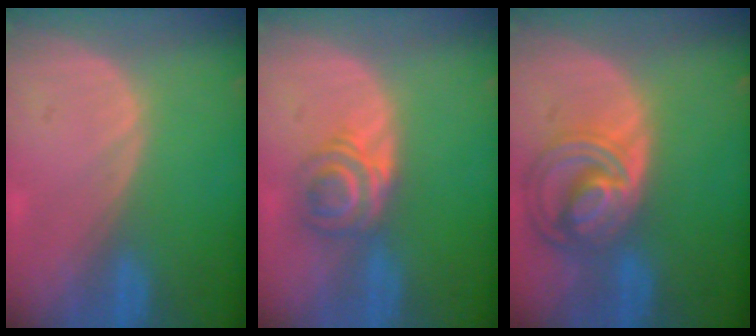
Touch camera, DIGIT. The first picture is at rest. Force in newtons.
{"total": 5.8, "press": 4.9, "slide": 3.2}
{"total": 8.8, "press": 7.6, "slide": 4.4}